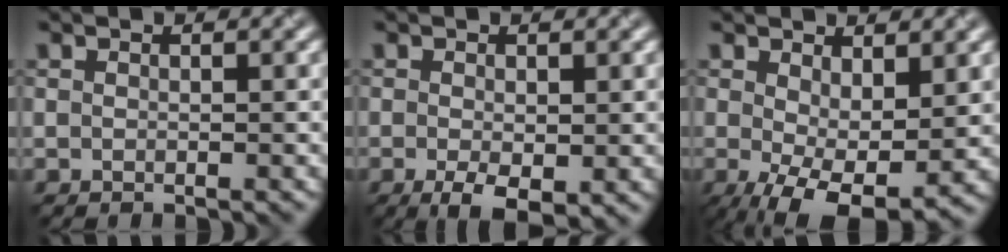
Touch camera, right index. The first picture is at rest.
{"total": 3.6, "force": [-1.1, 1.5, 3.1], "torque": [-0.053, -0.011, -0.014]}
{"total": 7.6, "force": [-1.3, 3.7, 6.5], "torque": [-0.126, -0.022, -0.006]}